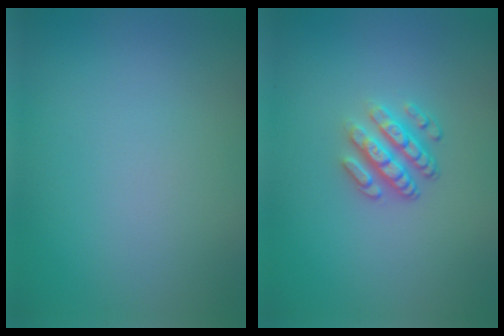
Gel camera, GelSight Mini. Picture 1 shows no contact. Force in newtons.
{"total": 3.4, "press": 2.5, "slide": 2.2}